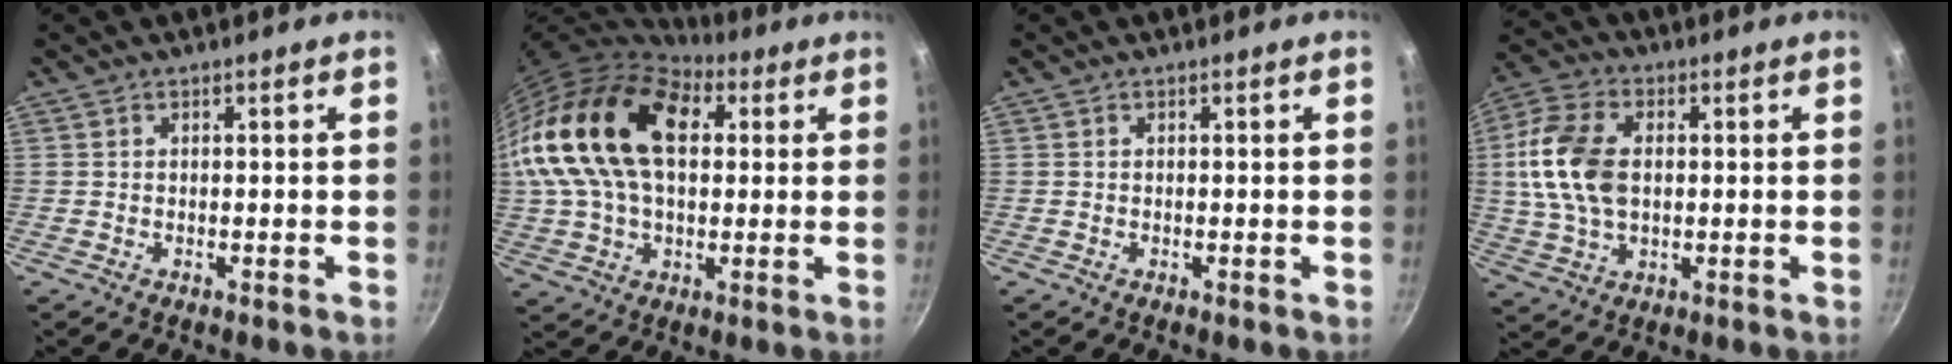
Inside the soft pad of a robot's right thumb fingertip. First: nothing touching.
{"total": 26.1, "force": [6.5, 16.4, 19.2], "torque": [-0.369, 0.021, 0.105]}
{"total": 0.0}
{"total": 14.0, "force": [1.1, 9.0, 10.7], "torque": [-0.204, 0.012, 0.013]}